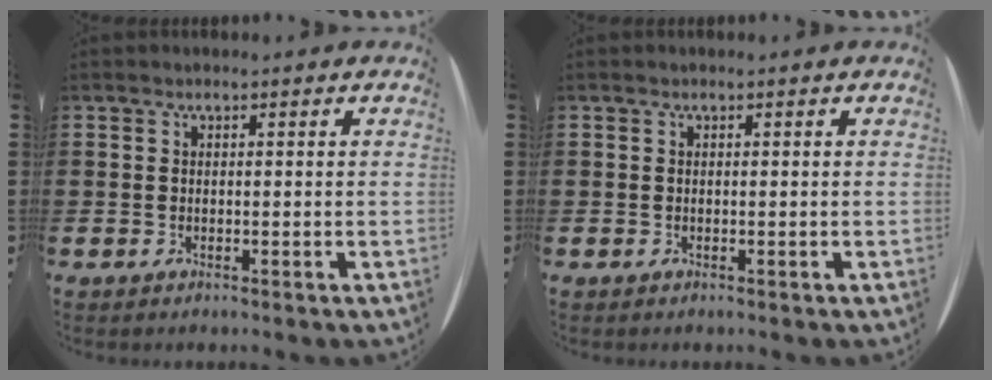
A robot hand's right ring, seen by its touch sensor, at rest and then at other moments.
{"total": 0.0}